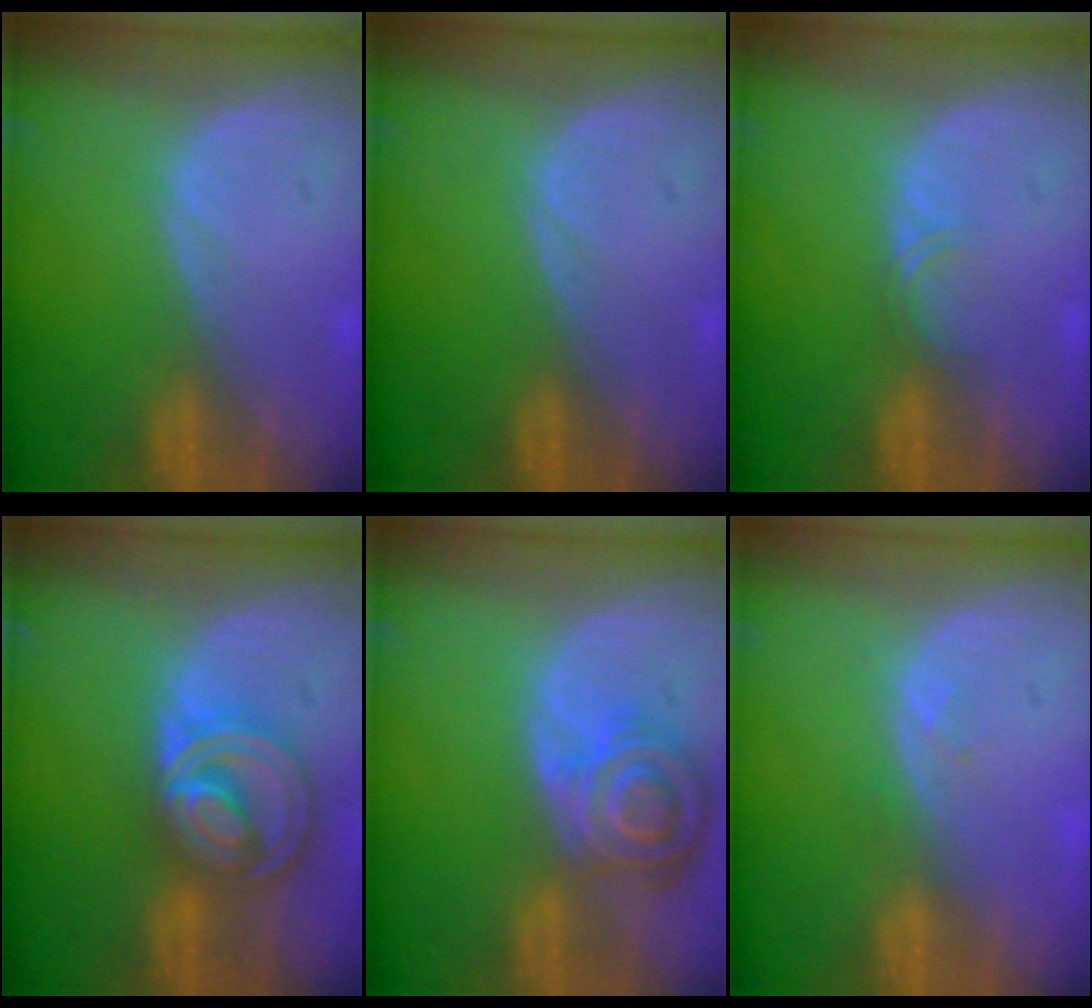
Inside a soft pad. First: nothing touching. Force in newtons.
{"total": 0.0}
{"total": 1.4, "press": 1.4, "slide": 0.2}
{"total": 8.7, "press": 7.4, "slide": 4.6}
{"total": 8.3, "press": 7.3, "slide": 3.9}
{"total": 1.1, "press": 1.0, "slide": 0.4}